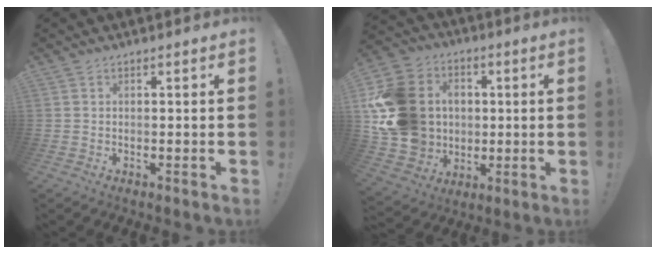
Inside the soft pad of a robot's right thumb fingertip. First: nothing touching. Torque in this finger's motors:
{"motor_torque": [2.59, 2.42, 1.72, 0.22, 0.22]}